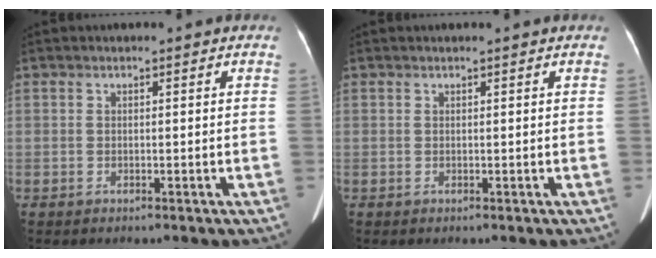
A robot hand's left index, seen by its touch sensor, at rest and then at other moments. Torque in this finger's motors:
{"motor_torque": [-0.27, -0.28, -0.51, 0.00]}